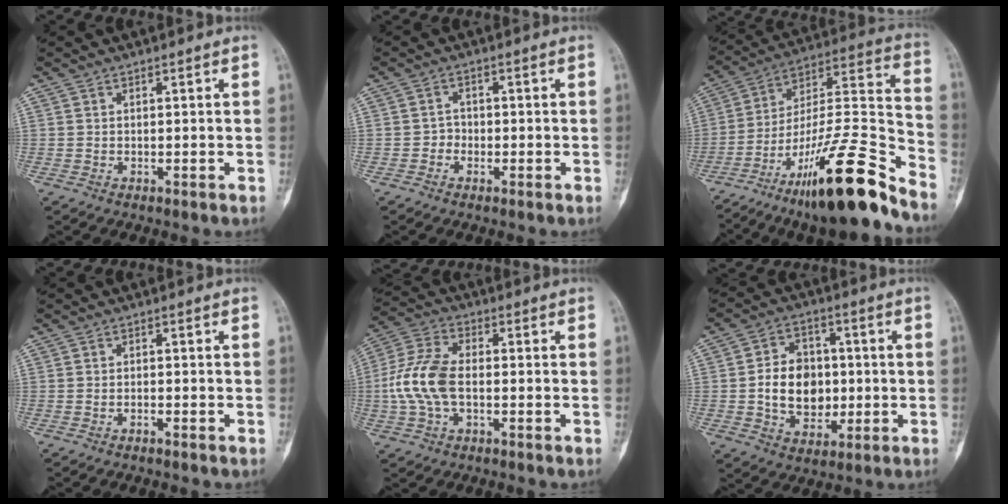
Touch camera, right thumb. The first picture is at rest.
{"total": 1.9, "force": [-0.7, 1.7, 0.5], "torque": [0.006, 0.009, -0.020]}
{"total": 25.6, "force": [-17.6, 4.2, 18.0], "torque": [-0.272, 0.089, -0.293]}
{"total": 0.8, "force": [-0.7, 0.2, 0.4], "torque": [-0.015, 0.010, -0.012]}
{"total": 10.7, "force": [-1.3, 6.0, 8.8], "torque": [-0.198, 0.027, -0.031]}
{"total": 11.8, "force": [-0.5, 9.1, 7.5], "torque": [-0.089, 0.014, -0.007]}